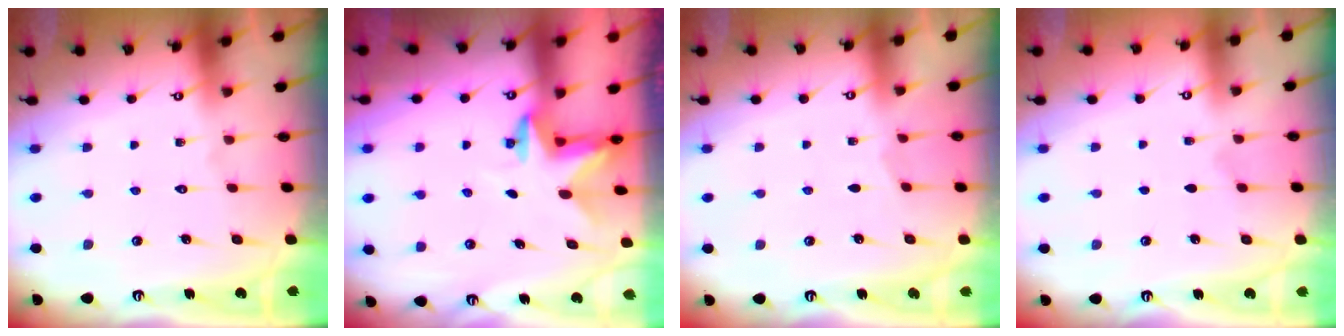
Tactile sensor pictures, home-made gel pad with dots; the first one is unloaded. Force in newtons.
{"total": 2.5, "press": 2.5, "slide": 0.4}
{"total": 1.6, "press": 1.6, "slide": 0.4}
{"total": 2.7, "press": 2.3, "slide": 1.6}